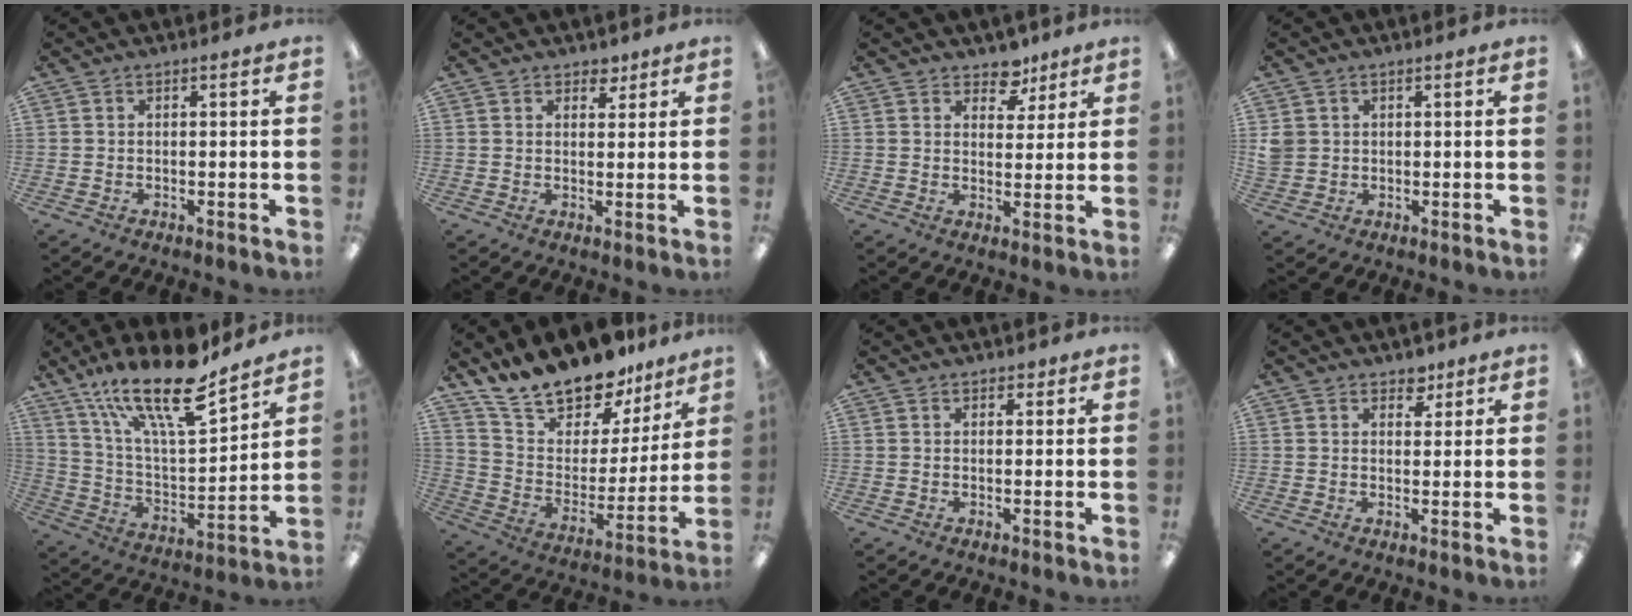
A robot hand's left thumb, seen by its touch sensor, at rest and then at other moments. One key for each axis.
{"total": 3.3, "fx": 2.4, "fy": 2.1, "fz": 0.8, "tx": 0.004, "ty": -0.009, "tz": 0.039}
{"total": 6.6, "fx": 4.8, "fy": 4.0, "fz": 2.0, "tx": -0.015, "ty": -0.023, "tz": 0.083}
{"total": 3.4, "fx": 0.7, "fy": 3.2, "fz": 0.8, "tx": -0.013, "ty": 0.003, "tz": 0.013}
{"total": 22.0, "fx": 15.8, "fy": 6.6, "fz": 13.9, "tx": -0.239, "ty": -0.104, "tz": 0.270}
{"total": 18.0, "fx": 16.5, "fy": 6.1, "fz": 3.9, "tx": -0.093, "ty": -0.138, "tz": 0.297}
{"total": 1.4, "fx": 0.9, "fy": 1.0, "fz": 0.3, "tx": 0.002, "ty": -0.001, "tz": 0.016}
{"total": 3.7, "fx": 2.7, "fy": 2.4, "fz": 0.9, "tx": 0.001, "ty": -0.011, "tz": 0.045}